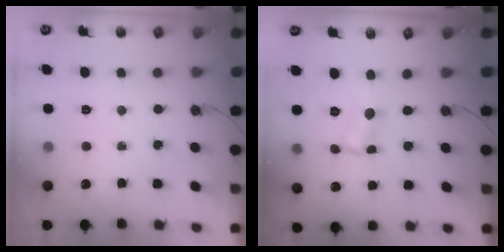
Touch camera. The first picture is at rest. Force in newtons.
{"total": 1.1, "press": 1.0, "slide": 0.2}